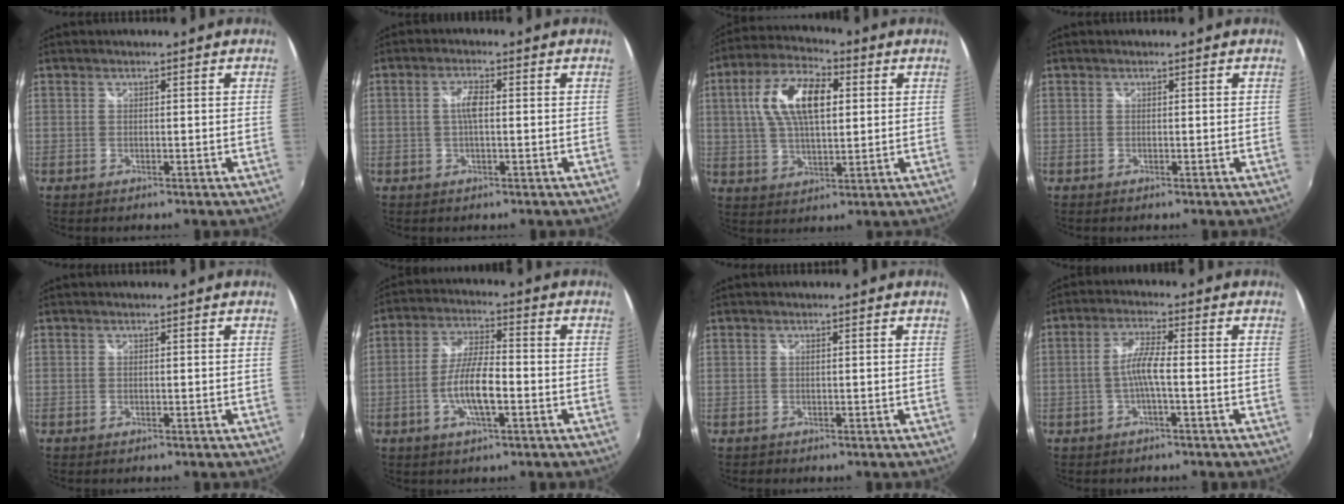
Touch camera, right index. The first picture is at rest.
{"total": 3.0, "force": [0.0, 0.8, 2.9], "torque": [-0.057, 0.004, 0.000]}
{"total": 13.6, "force": [3.1, 6.3, 11.6], "torque": [-0.219, 0.022, 0.055]}
{"total": 0.0}
{"total": 0.0}
{"total": 8.8, "force": [-2.8, 2.2, 8.0], "torque": [-0.160, 0.001, -0.050]}
{"total": 0.0}
{"total": 4.3, "force": [-1.3, 0.0, 4.1], "torque": [-0.086, 0.006, -0.024]}